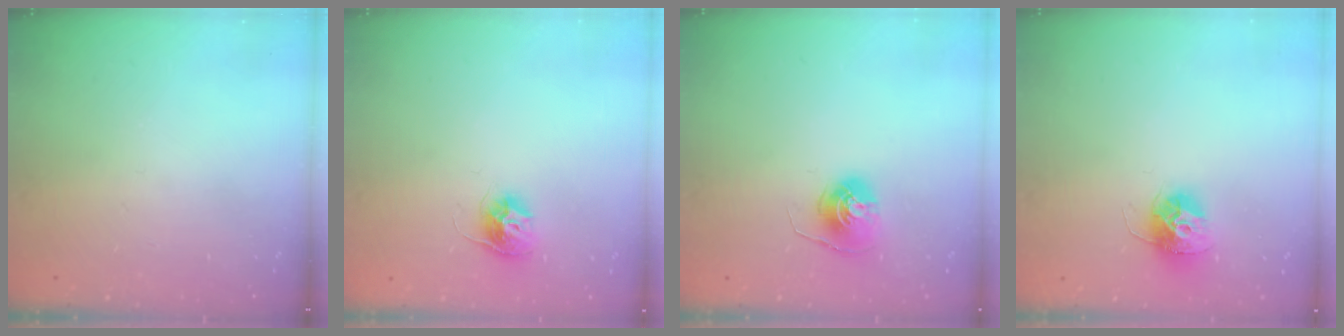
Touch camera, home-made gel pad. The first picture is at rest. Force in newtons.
{"total": 10.0, "press": 10.0, "slide": 0.6}
{"total": 6.4, "press": 6.4, "slide": 0.6}
{"total": 11.8, "press": 11.8, "slide": 0.9}